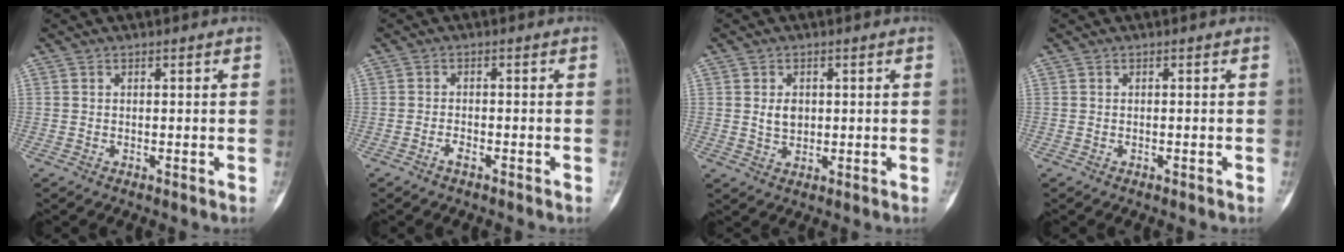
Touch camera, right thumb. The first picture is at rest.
{"total": 1.6, "force": [-1.1, 0.5, 1.0], "torque": [-0.019, 0.007, -0.023]}
{"total": 3.3, "force": [0.5, 2.4, 2.2], "torque": [-0.029, -0.003, 0.013]}
{"total": 0.0}